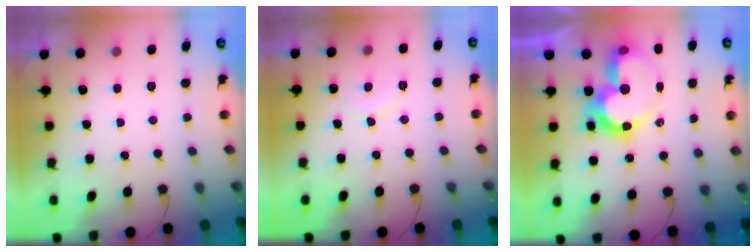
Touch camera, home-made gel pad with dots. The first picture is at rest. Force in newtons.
{"total": 5.3, "press": 5.3, "slide": 0.3}
{"total": 13.3, "press": 13.0, "slide": 3.0}